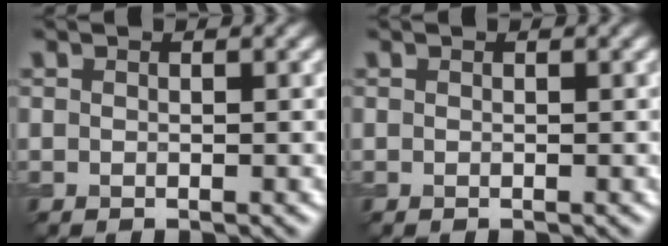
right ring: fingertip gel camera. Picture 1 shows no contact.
{"total": 0.0}